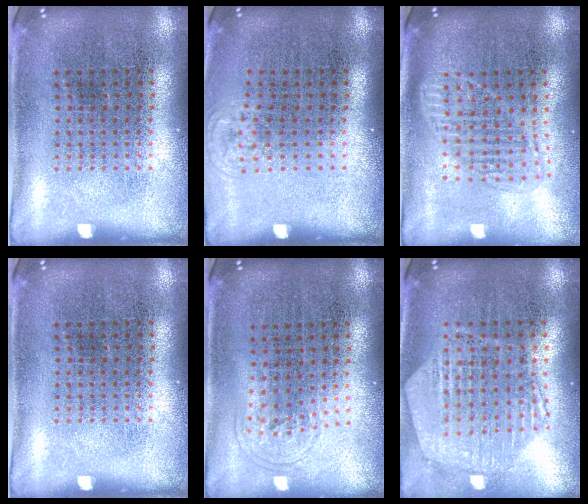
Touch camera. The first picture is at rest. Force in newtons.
{"total": 0.6, "press": 0.4, "slide": 0.3}
{"total": 1.6, "press": 1.4, "slide": 0.7}
{"total": 0.0}
{"total": 0.9, "press": 0.6, "slide": 0.7}
{"total": 1.2, "press": 1.1, "slide": 0.2}